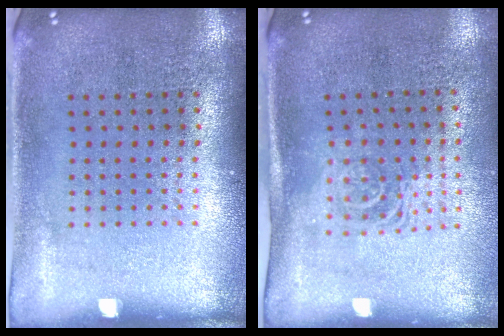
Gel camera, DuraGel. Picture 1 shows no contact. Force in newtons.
{"total": 1.6, "press": 1.3, "slide": 1.0}